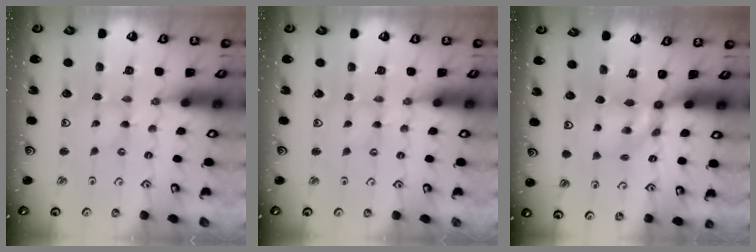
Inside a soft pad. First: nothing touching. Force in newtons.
{"total": 0.0}
{"total": 5.3, "press": 5.3, "slide": 0.2}